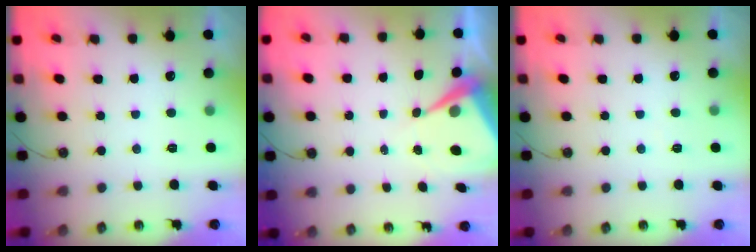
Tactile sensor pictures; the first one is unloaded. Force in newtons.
{"total": 7.5, "press": 7.4, "slide": 0.7}
{"total": 2.7, "press": 2.7, "slide": 0.5}